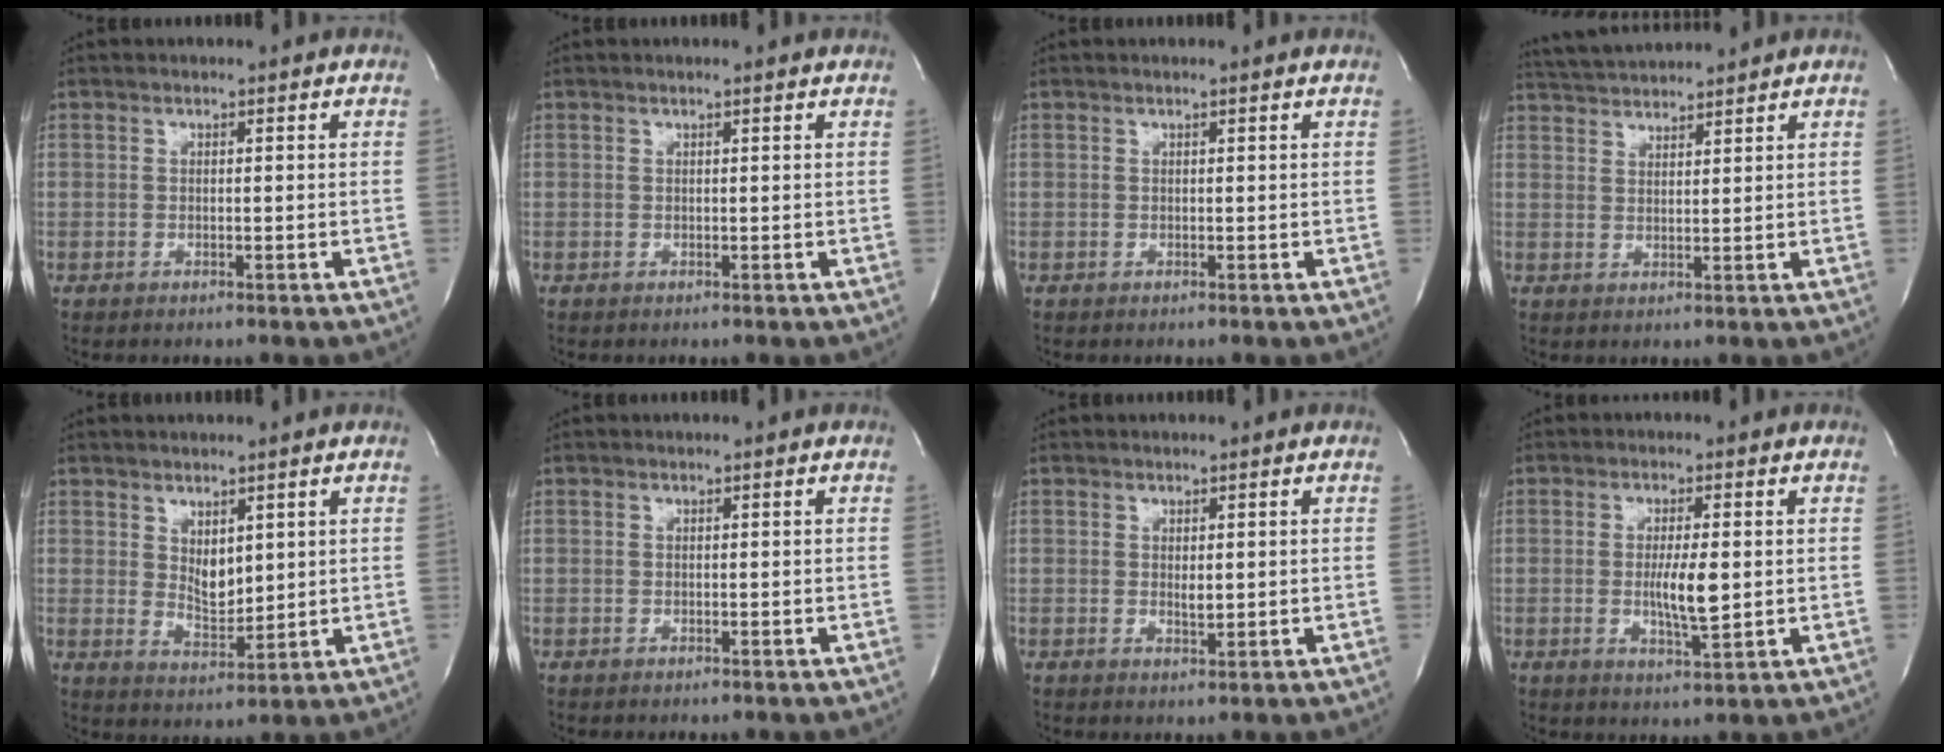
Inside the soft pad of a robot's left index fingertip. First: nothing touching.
{"total": 1.1, "force": [1.0, -0.1, 0.4], "torque": [-0.016, 0.007, 0.016]}
{"total": 0.8, "force": [0.8, -0.1, 0.3], "torque": [-0.012, 0.004, 0.013]}
{"total": 8.5, "force": [8.3, -0.2, 2.1], "torque": [-0.051, 0.025, 0.144]}
{"total": 4.3, "force": [1.7, 2.2, 3.3], "torque": [-0.063, -0.007, 0.042]}
{"total": 0.0}
{"total": 1.4, "force": [0.3, 0.5, 1.3], "torque": [-0.025, -0.005, 0.009]}
{"total": 5.4, "force": [-0.1, 1.0, 5.3], "torque": [-0.097, -0.009, -0.001]}